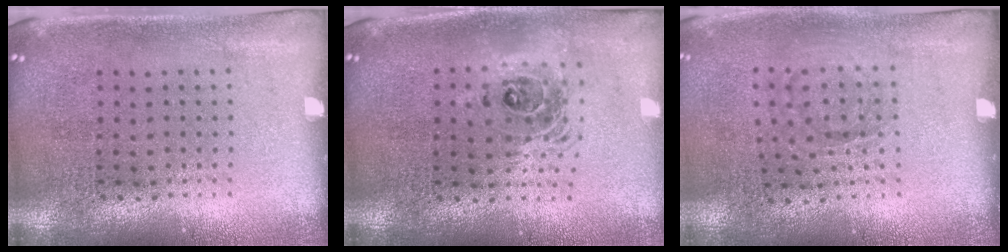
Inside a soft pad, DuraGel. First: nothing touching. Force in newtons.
{"total": 1.7, "press": 1.4, "slide": 0.9}
{"total": 1.0, "press": 0.7, "slide": 0.7}